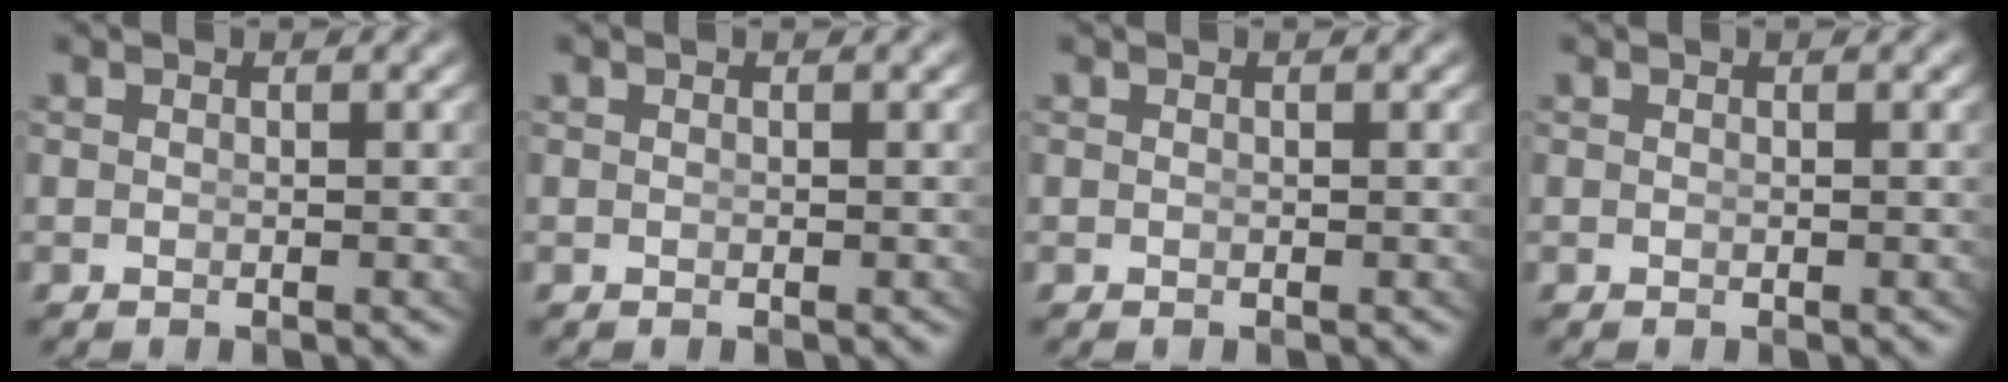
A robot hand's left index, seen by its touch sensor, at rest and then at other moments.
{"total": 0.0}
{"total": 0.0}
{"total": 0.0}